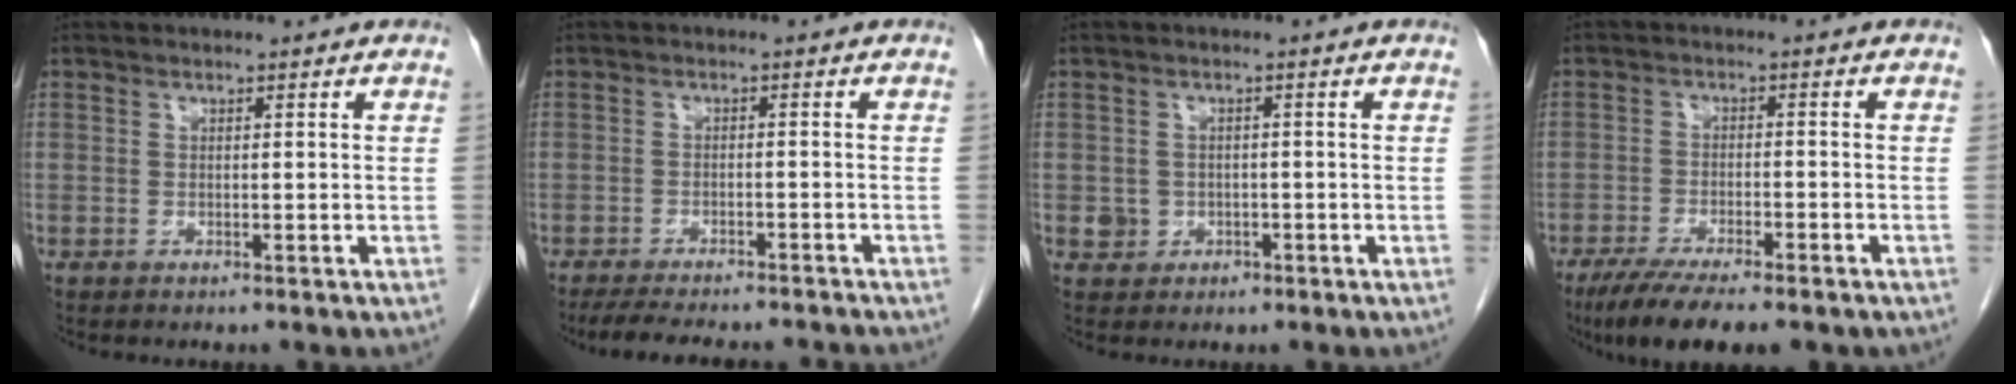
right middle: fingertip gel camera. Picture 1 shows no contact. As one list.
[{"total": 12.3, "force": [-11.3, 1.7, 4.7], "torque": [-0.074, -0.010, -0.151]}, {"total": 2.4, "force": [-0.6, 2.3, 0.4], "torque": [-0.001, 0.009, -0.002]}, {"total": 9.3, "force": [-7.0, 1.7, 5.9], "torque": [-0.094, -0.019, -0.108]}]